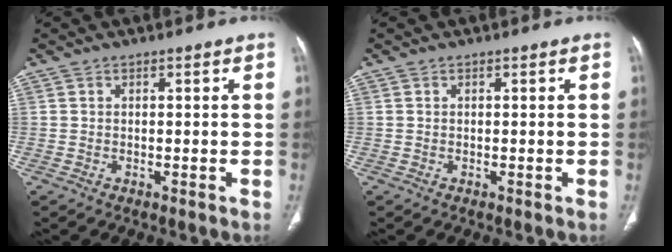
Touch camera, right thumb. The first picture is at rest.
{"total": 0.0}